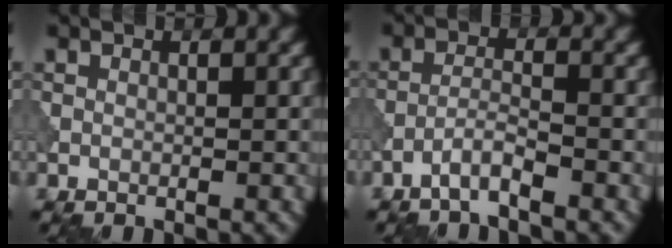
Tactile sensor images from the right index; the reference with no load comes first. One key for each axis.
{"total": 2.3, "fx": -1.7, "fy": 0.1, "fz": 1.5, "tx": -0.029, "ty": 0.009, "tz": -0.041}